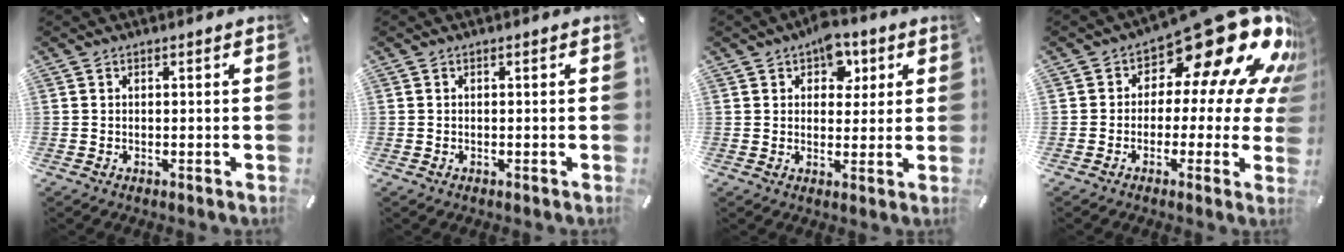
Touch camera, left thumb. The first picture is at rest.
{"total": 0.0}
{"total": 7.5, "force": [3.3, 5.3, 4.0], "torque": [-0.037, -0.004, 0.053]}
{"total": 20.6, "force": [11.7, 8.8, 14.4], "torque": [-0.192, -0.089, 0.191]}